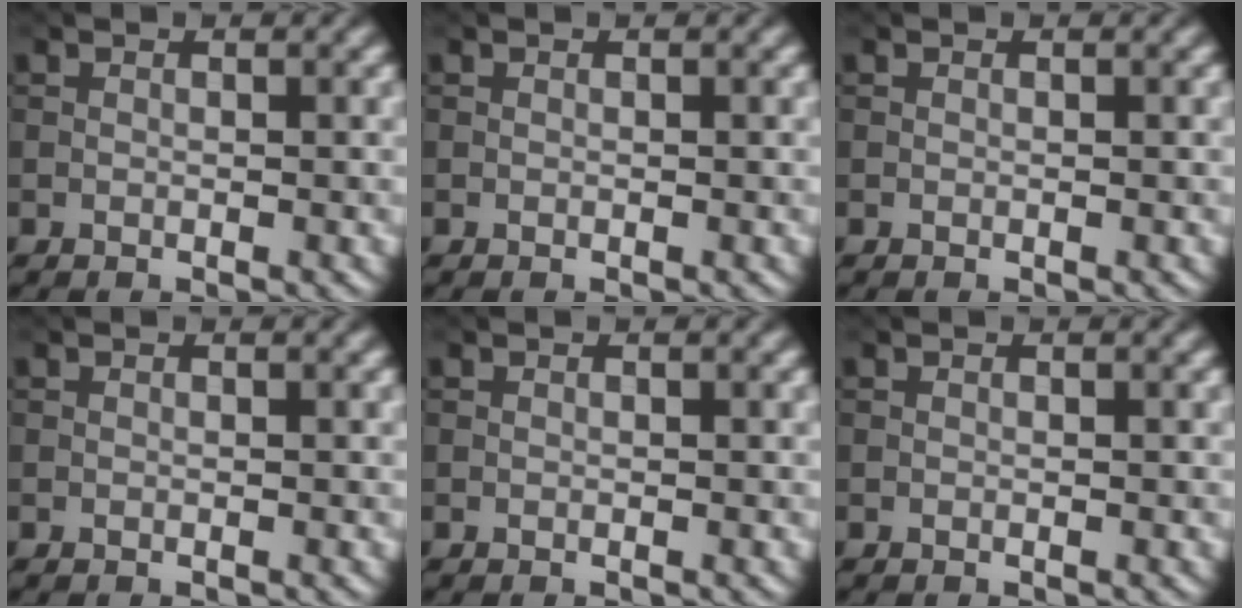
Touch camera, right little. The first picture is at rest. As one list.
[{"total": 0.0}, {"total": 0.0}, {"total": 0.0}, {"total": 0.0}, {"total": 0.0}]